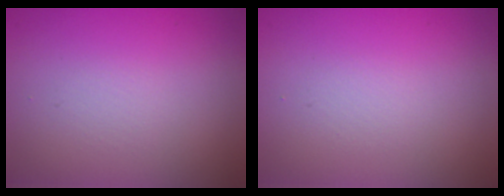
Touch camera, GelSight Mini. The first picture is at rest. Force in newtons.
{"total": 0.8, "press": 0.8, "slide": 0.1}